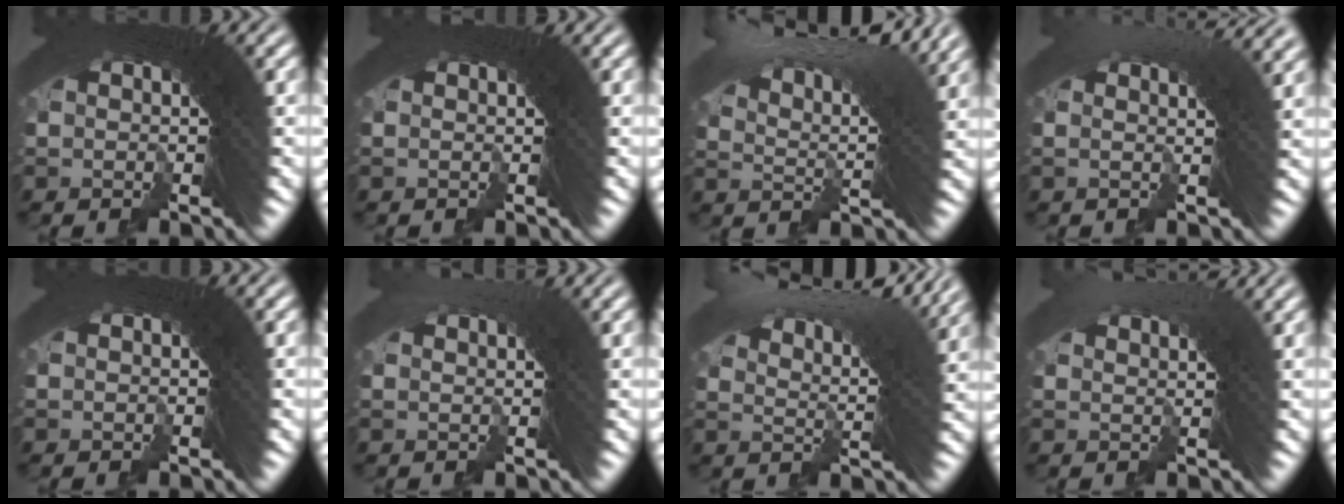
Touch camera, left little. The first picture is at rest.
{"total": 0.8, "force": [0.5, -0.2, 0.6], "torque": [-0.009, 0.004, 0.008]}
{"total": 9.5, "force": [6.2, 2.1, 6.9], "torque": [-0.094, 0.030, 0.089]}
{"total": 4.5, "force": [2.5, 0.6, 3.7], "torque": [-0.024, 0.030, 0.021]}
{"total": 0.0}
{"total": 1.9, "force": [1.4, -1.1, 0.7], "torque": [0.007, 0.018, 0.020]}
{"total": 8.1, "force": [5.7, 0.9, 5.6], "torque": [-0.069, 0.026, 0.084]}
{"total": 3.1, "force": [2.5, -0.9, 1.6], "torque": [-0.004, 0.018, 0.037]}